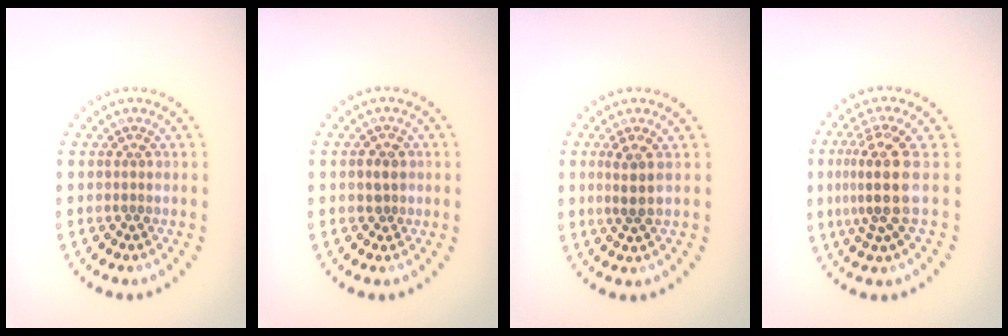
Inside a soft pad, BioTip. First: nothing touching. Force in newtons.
{"total": 1.5, "press": 1.5, "slide": 0.4}
{"total": 1.9, "press": 1.4, "slide": 1.3}
{"total": 4.1, "press": 3.1, "slide": 2.7}